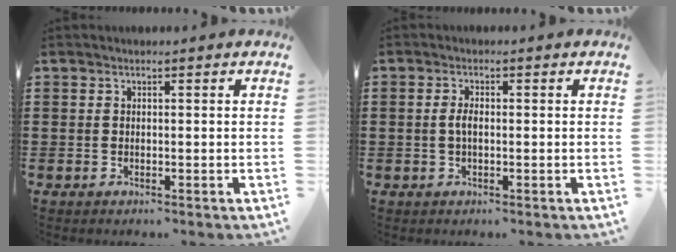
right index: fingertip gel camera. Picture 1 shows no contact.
{"total": 2.2, "force": [-0.2, 0.9, 2.1], "torque": [-0.047, -0.002, -0.006]}